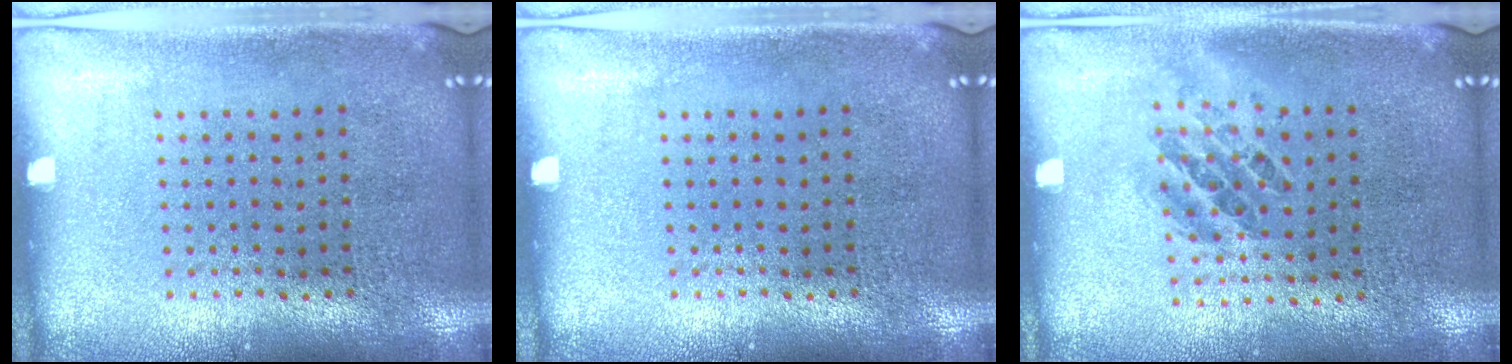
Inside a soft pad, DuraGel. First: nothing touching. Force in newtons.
{"total": 0.0}
{"total": 1.0, "press": 0.9, "slide": 0.5}